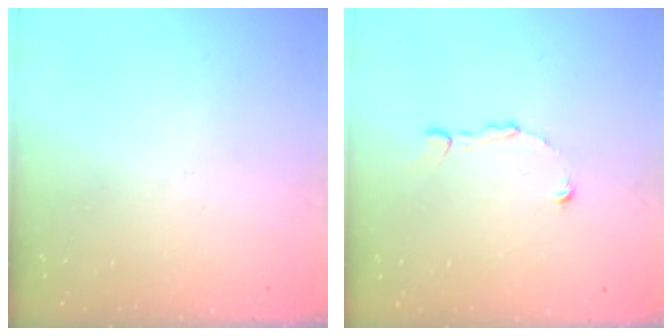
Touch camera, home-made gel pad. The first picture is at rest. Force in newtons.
{"total": 2.8, "press": 2.8, "slide": 0.1}